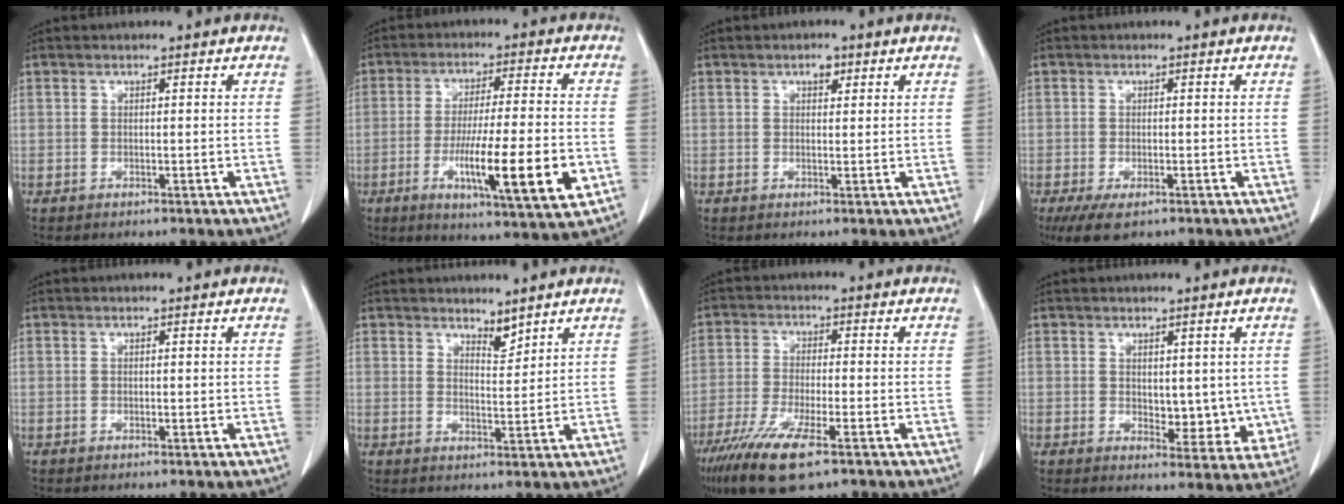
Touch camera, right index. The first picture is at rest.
{"total": 14.8, "force": [-4.3, 0.8, 14.1], "torque": [-0.236, -0.026, -0.068]}
{"total": 1.8, "force": [1.0, 0.9, 1.2], "torque": [-0.015, 0.002, 0.013]}
{"total": 4.4, "force": [-2.5, 1.9, 3.0], "torque": [-0.060, -0.008, -0.038]}
{"total": 0.0}
{"total": 2.8, "force": [2.5, 0.7, 0.9], "torque": [-0.012, -0.007, 0.046]}
{"total": 10.0, "force": [-6.0, 1.6, 7.9], "torque": [-0.151, -0.024, -0.103]}
{"total": 6.0, "force": [0.5, 3.5, 4.8], "torque": [-0.045, -0.011, 0.017]}